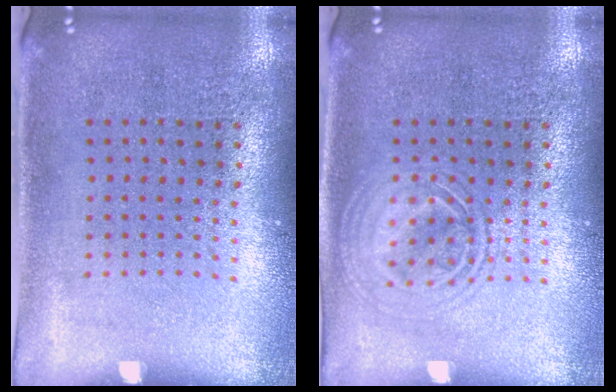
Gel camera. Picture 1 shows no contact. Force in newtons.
{"total": 2.6, "press": 2.6, "slide": 0.3}